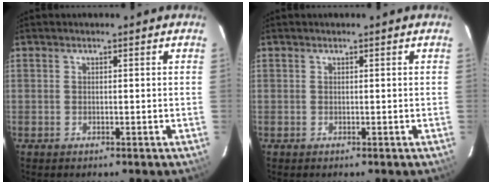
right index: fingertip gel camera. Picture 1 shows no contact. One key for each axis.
{"total": 0.0}